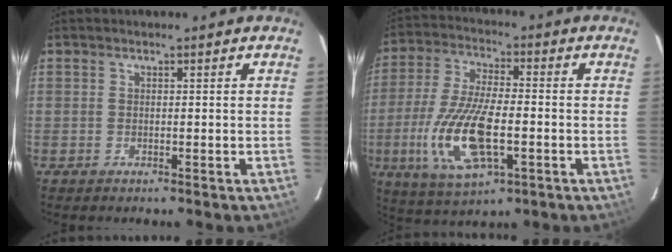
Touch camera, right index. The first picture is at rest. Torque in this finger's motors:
{"motor_torque": [1.91, -0.22, 1.05, 0.21]}